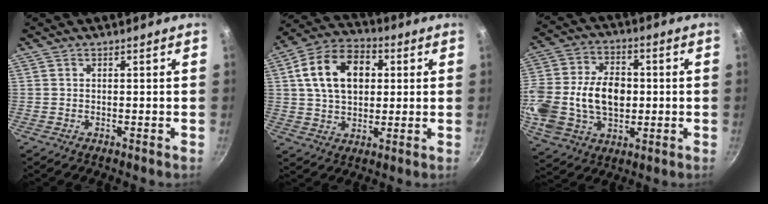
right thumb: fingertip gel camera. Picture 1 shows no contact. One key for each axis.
{"total": 15.4, "fx": 3.4, "fy": 10.6, "fz": 10.6, "tx": -0.156, "ty": 0.016, "tz": 0.045}
{"total": 22.1, "fx": -0.3, "fy": 15.6, "fz": 15.7, "tx": -0.312, "ty": 0.022, "tz": -0.001}